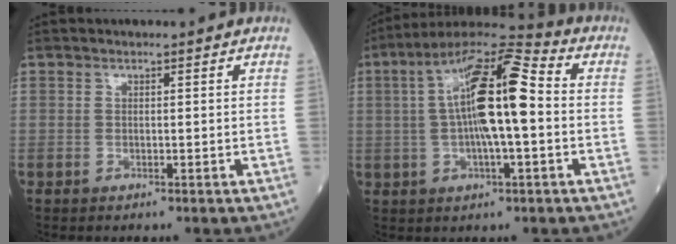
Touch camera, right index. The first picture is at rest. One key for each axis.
{"total": 15.7, "fx": 1.1, "fy": 3.1, "fz": 15.4, "tx": -0.285, "ty": 0.030, "tz": 0.012}